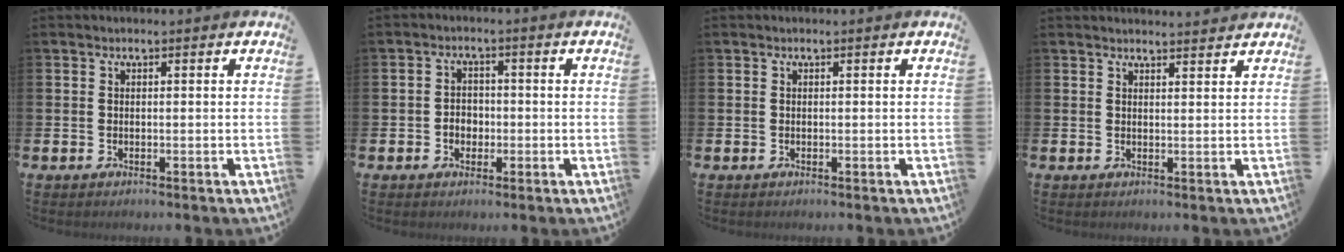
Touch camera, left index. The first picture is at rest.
{"total": 2.6, "force": [-0.8, 2.1, 1.3], "torque": [-0.019, 0.003, -0.020]}
{"total": 0.0}
{"total": 1.8, "force": [1.8, 0.0, -0.1], "torque": [0.008, -0.014, 0.031]}